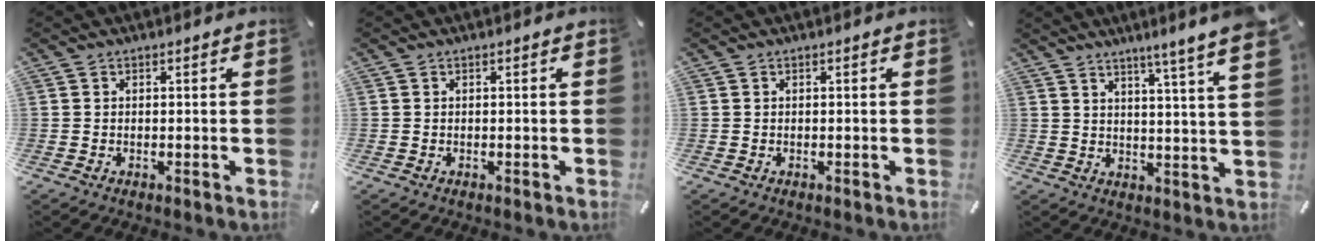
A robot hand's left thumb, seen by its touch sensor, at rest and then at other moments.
{"total": 0.0}
{"total": 0.0}
{"total": 7.4, "force": [5.3, -1.2, 5.0], "torque": [-0.072, -0.048, 0.078]}